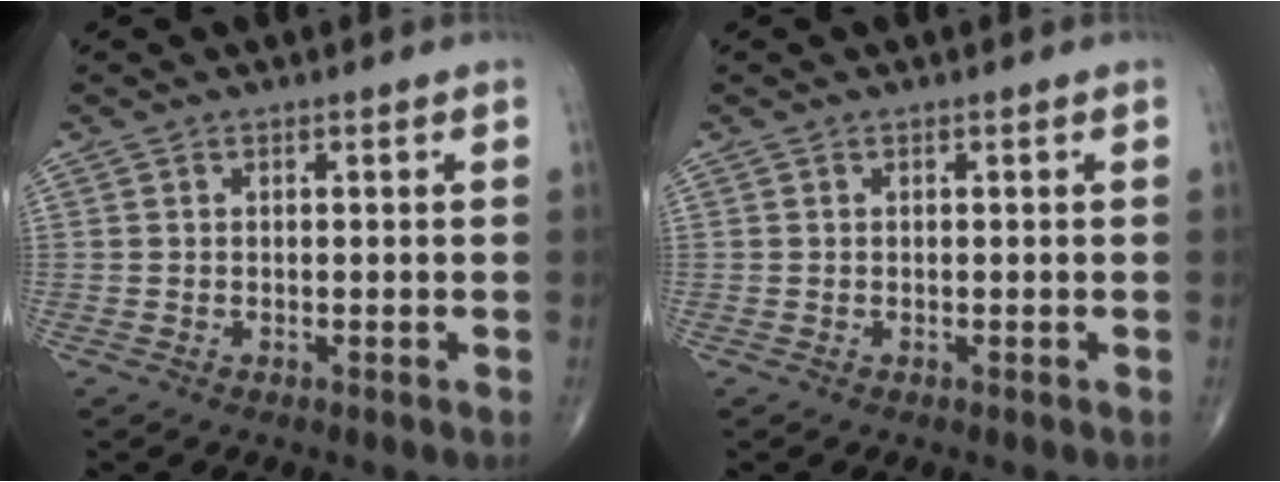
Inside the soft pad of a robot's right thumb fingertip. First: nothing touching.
{"total": 0.0}